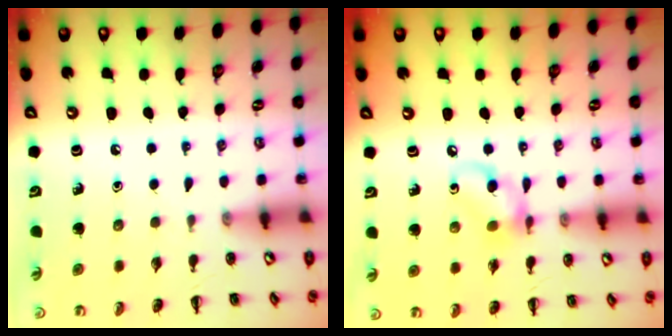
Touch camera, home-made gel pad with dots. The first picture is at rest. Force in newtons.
{"total": 9.0, "press": 8.9, "slide": 1.2}